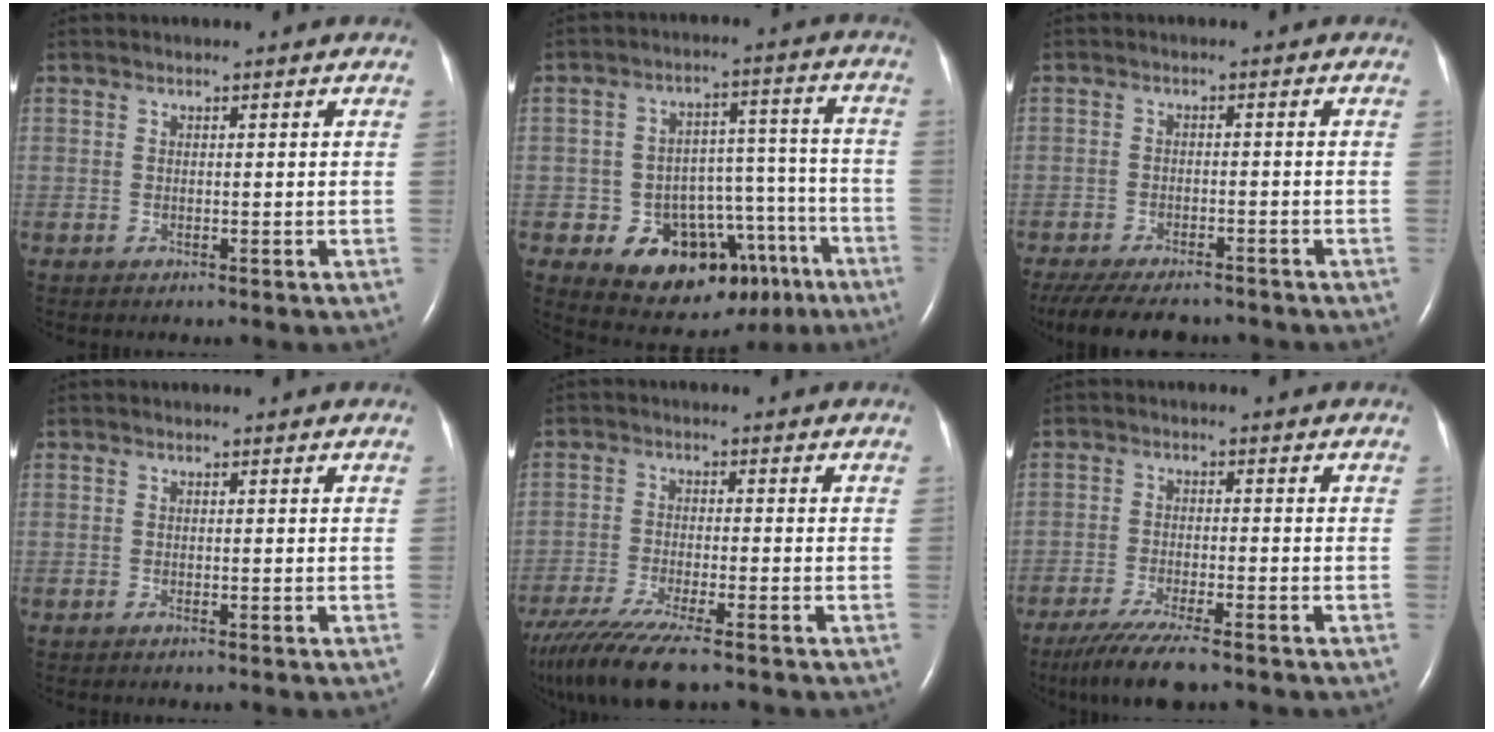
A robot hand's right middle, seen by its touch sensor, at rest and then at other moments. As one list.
[{"total": 15.2, "force": [-8.2, 9.5, 8.6], "torque": [-0.096, 0.050, -0.106]}, {"total": 13.1, "force": [-11.0, 4.1, 5.8], "torque": [-0.128, -0.016, -0.154]}, {"total": 0.0}, {"total": 12.1, "force": [-9.4, 1.3, 7.6], "torque": [-0.142, -0.030, -0.160]}, {"total": 8.2, "force": [-6.3, 0.8, 5.1], "torque": [-0.092, -0.022, -0.106]}]